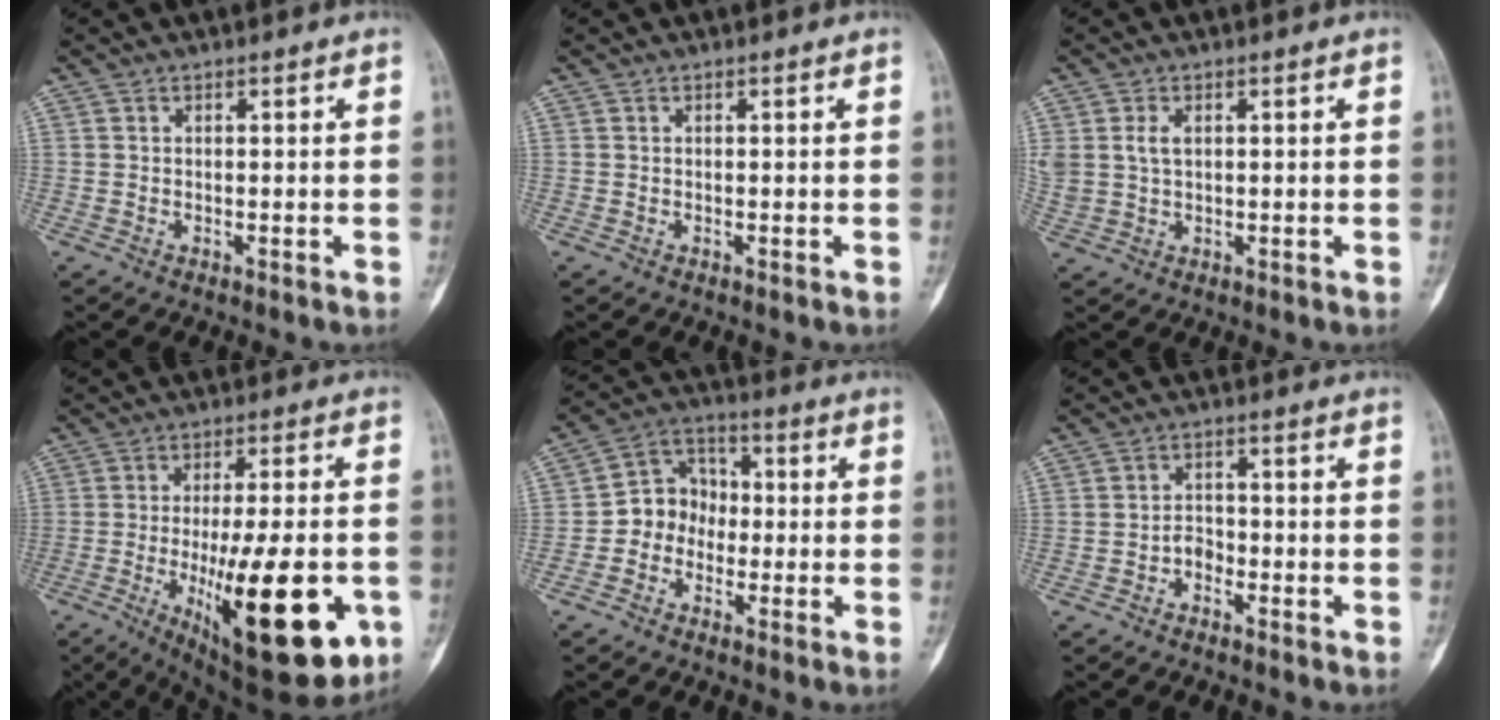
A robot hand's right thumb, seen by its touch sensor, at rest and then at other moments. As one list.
[{"total": 0.0}, {"total": 4.4, "force": [1.2, 2.9, 3.1], "torque": [-0.073, 0.004, 0.029]}, {"total": 23.9, "force": [-6.9, 7.8, 21.6], "torque": [-0.298, -0.010, -0.081]}, {"total": 8.1, "force": [-1.6, 7.0, 3.8], "torque": [-0.030, 0.038, -0.046]}, {"total": 2.3, "force": [-1.4, 1.6, 0.9], "torque": [-0.004, 0.017, -0.031]}]